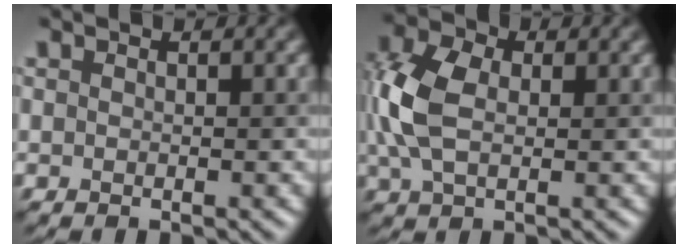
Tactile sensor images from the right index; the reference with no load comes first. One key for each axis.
{"total": 6.5, "fx": 0.7, "fy": 4.3, "fz": 4.8, "tx": -0.123, "ty": 0.008, "tz": 0.006}